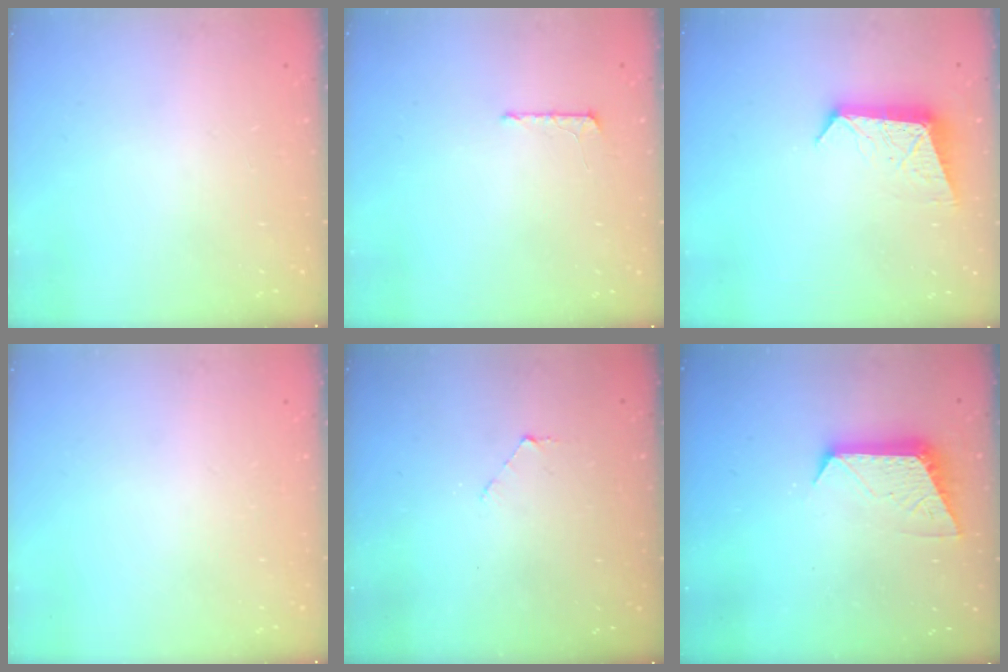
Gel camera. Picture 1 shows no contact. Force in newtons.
{"total": 4.2, "press": 4.2, "slide": 0.5}
{"total": 9.3, "press": 9.3, "slide": 0.6}
{"total": 0.0}
{"total": 3.5, "press": 3.5, "slide": 0.3}
{"total": 9.5, "press": 9.5, "slide": 0.1}